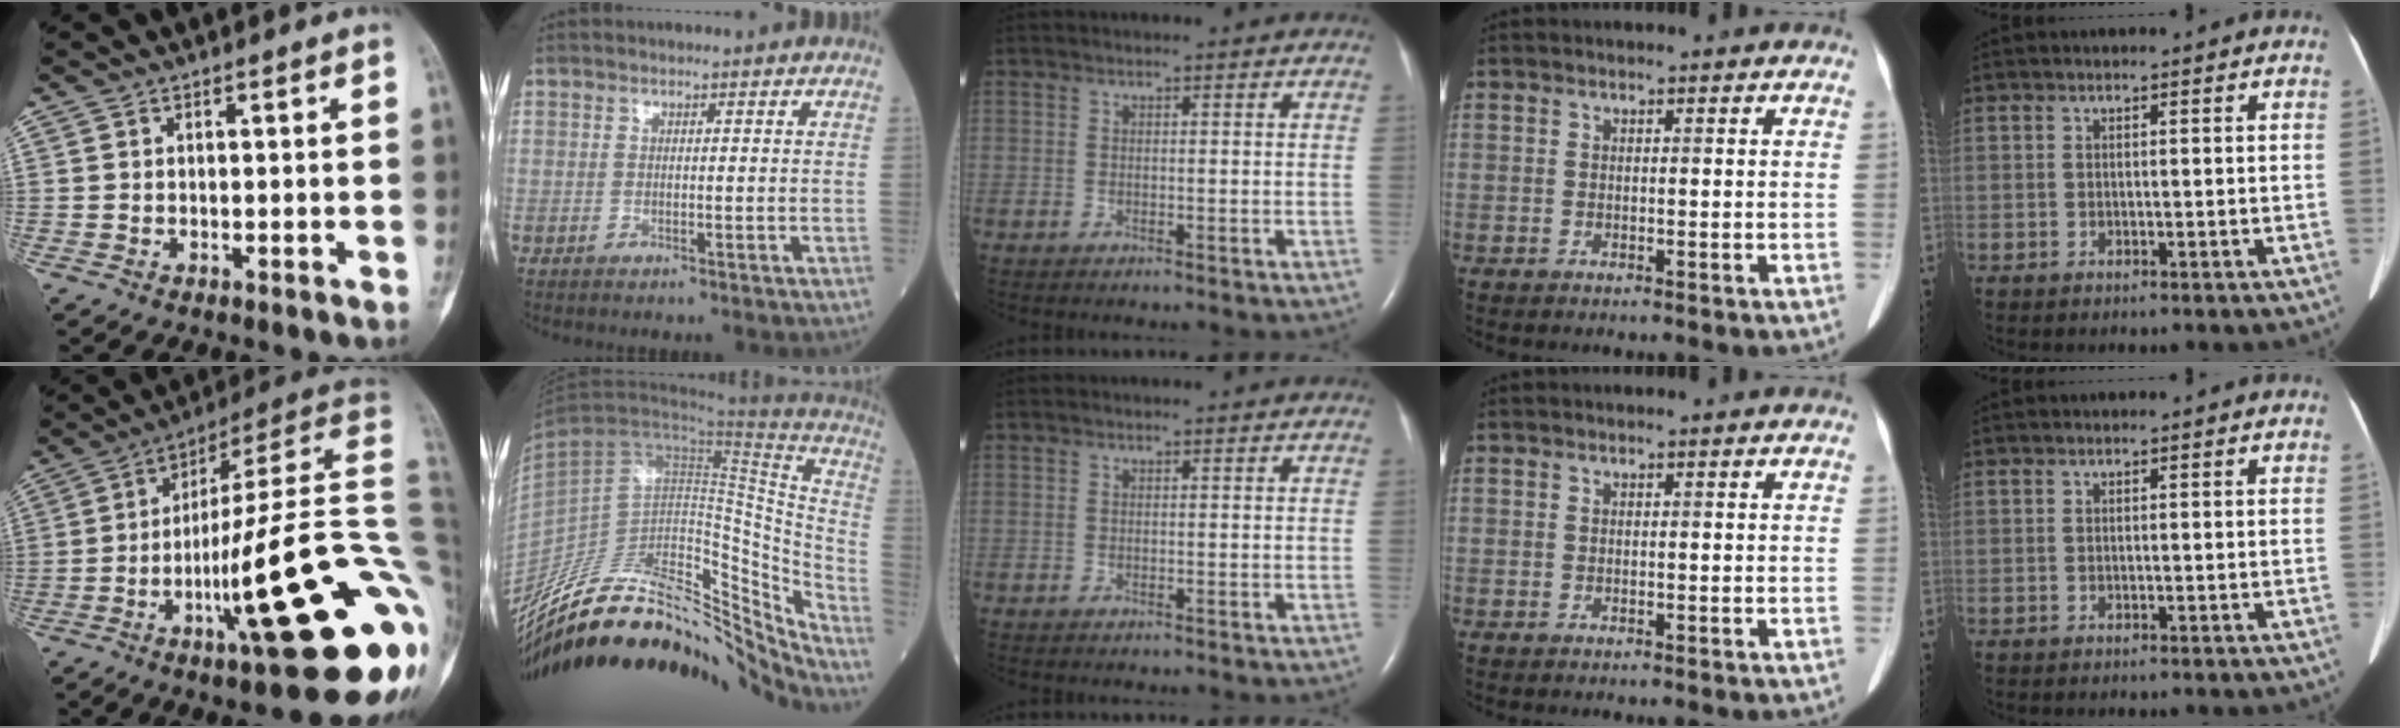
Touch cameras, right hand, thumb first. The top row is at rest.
{"thumb": {"total": 31.3, "force": [-8.8, 5.7, 29.5], "torque": [-0.330, 0.052, -0.139]}, "index": {"total": 32.4, "force": [-27.1, 9.2, 15.0], "torque": [-0.216, 0.014, -0.411]}}